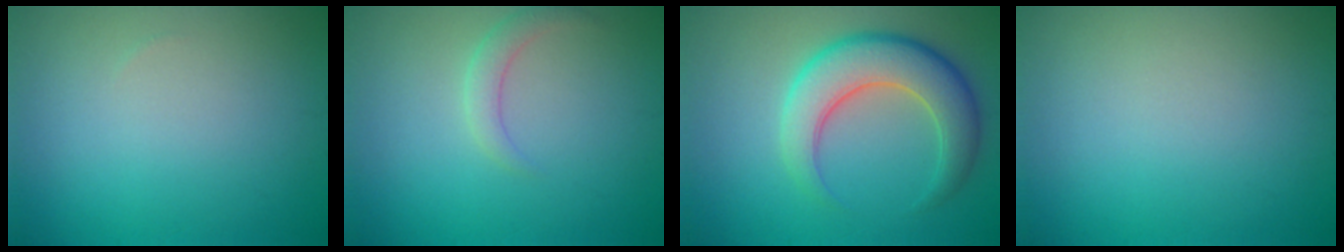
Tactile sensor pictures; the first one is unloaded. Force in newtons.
{"total": 1.6, "press": 1.6, "slide": 0.1}
{"total": 6.2, "press": 6.2, "slide": 0.5}
{"total": 0.0}